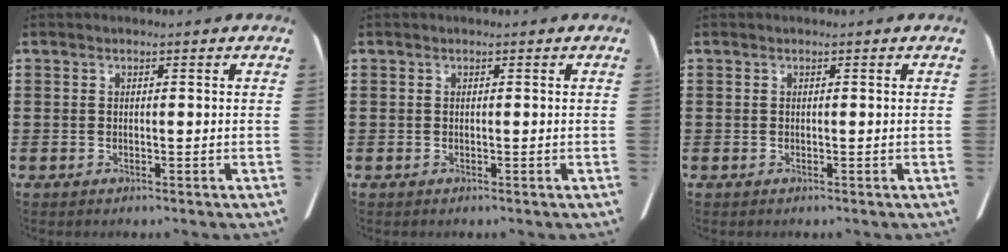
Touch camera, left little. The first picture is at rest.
{"total": 0.0}
{"total": 0.0}